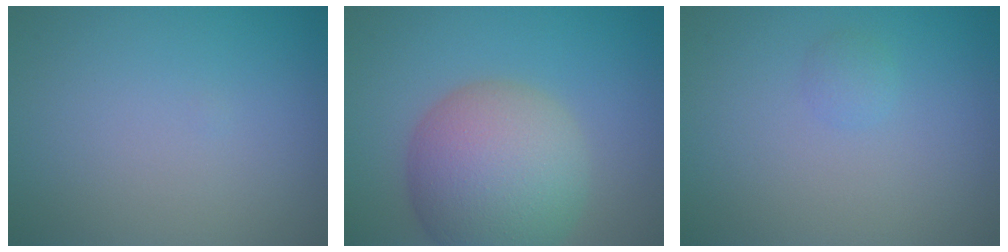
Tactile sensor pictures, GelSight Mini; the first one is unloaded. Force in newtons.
{"total": 10.1, "press": 10.0, "slide": 0.7}
{"total": 0.8, "press": 0.8, "slide": 0.1}